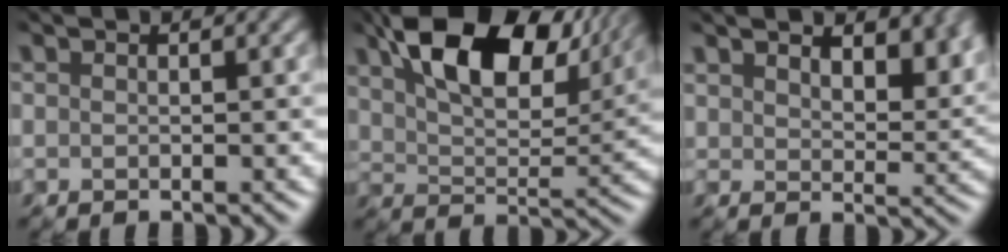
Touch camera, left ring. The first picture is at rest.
{"total": 11.6, "force": [6.3, 6.0, 7.6], "torque": [-0.122, 0.012, 0.115]}
{"total": 4.8, "force": [3.4, 2.2, 2.6], "torque": [-0.040, -0.004, 0.050]}